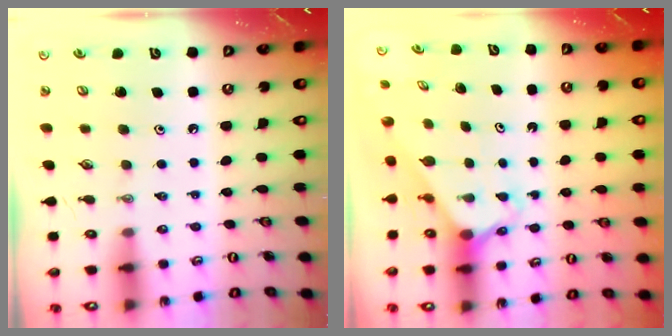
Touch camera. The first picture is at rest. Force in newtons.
{"total": 2.3, "press": 2.3, "slide": 0.2}